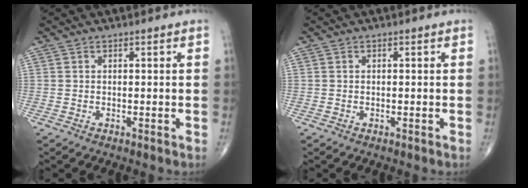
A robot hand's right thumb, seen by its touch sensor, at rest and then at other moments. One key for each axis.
{"total": 0.0}